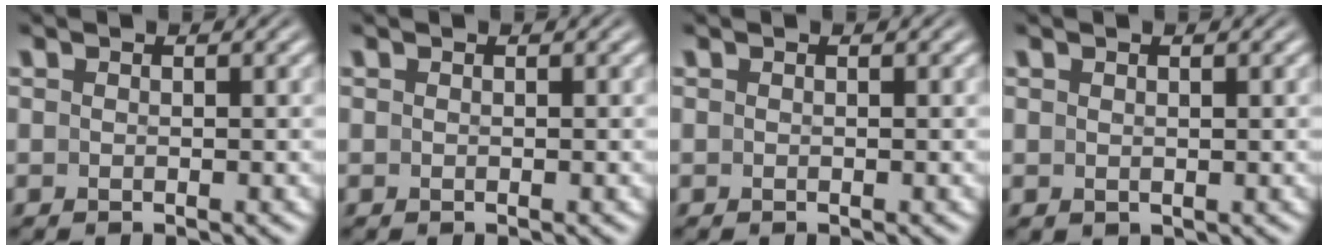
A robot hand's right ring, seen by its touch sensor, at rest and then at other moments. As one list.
[{"total": 0.0}, {"total": 0.0}, {"total": 0.0}]